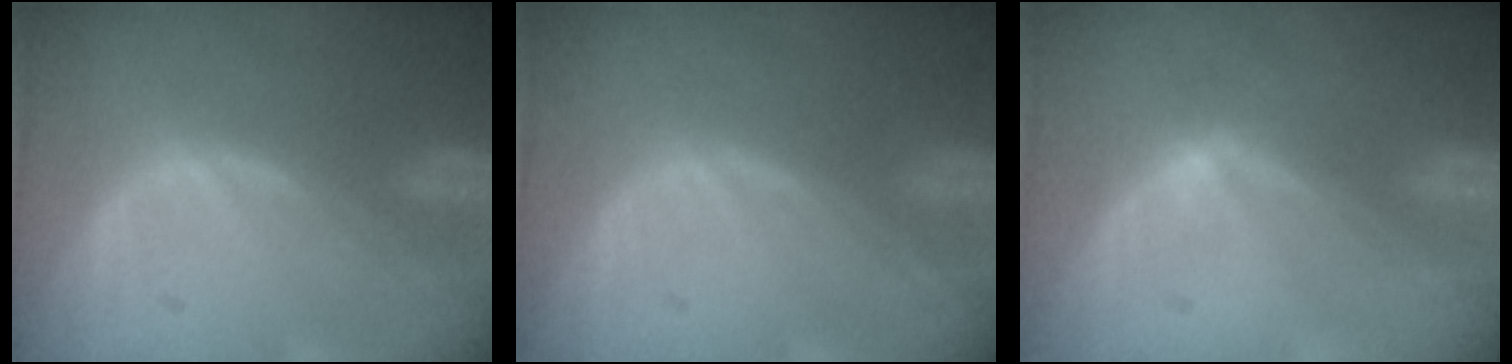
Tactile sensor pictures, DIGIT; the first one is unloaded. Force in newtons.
{"total": 0.0}
{"total": 1.3, "press": 0.9, "slide": 0.9}